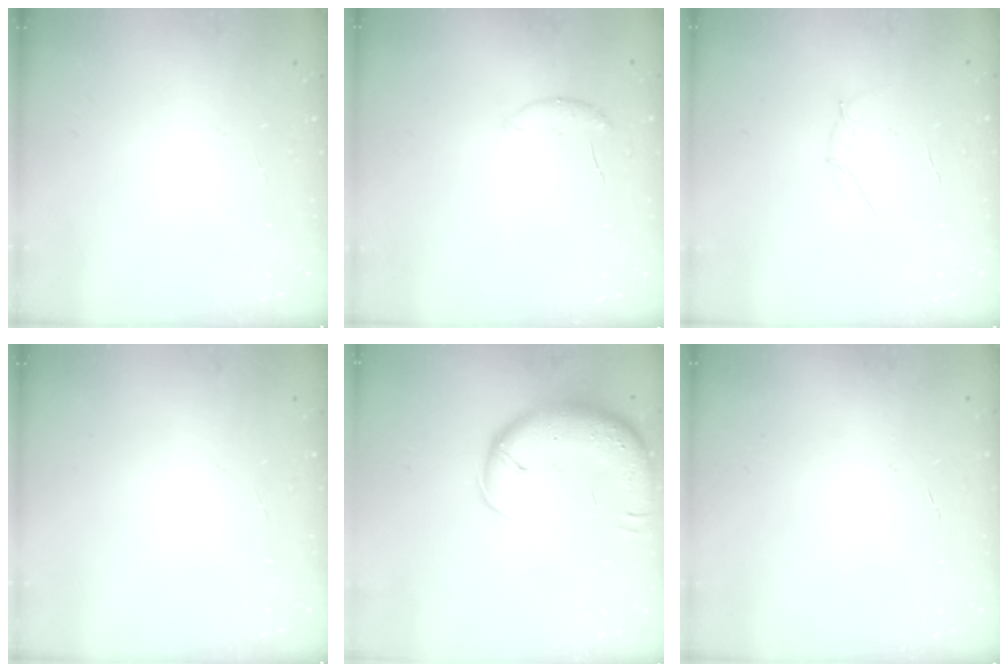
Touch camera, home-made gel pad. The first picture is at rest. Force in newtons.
{"total": 6.2, "press": 6.1, "slide": 0.9}
{"total": 3.3, "press": 3.2, "slide": 0.8}
{"total": 0.0}
{"total": 13.4, "press": 12.9, "slide": 3.5}
{"total": 0.0}